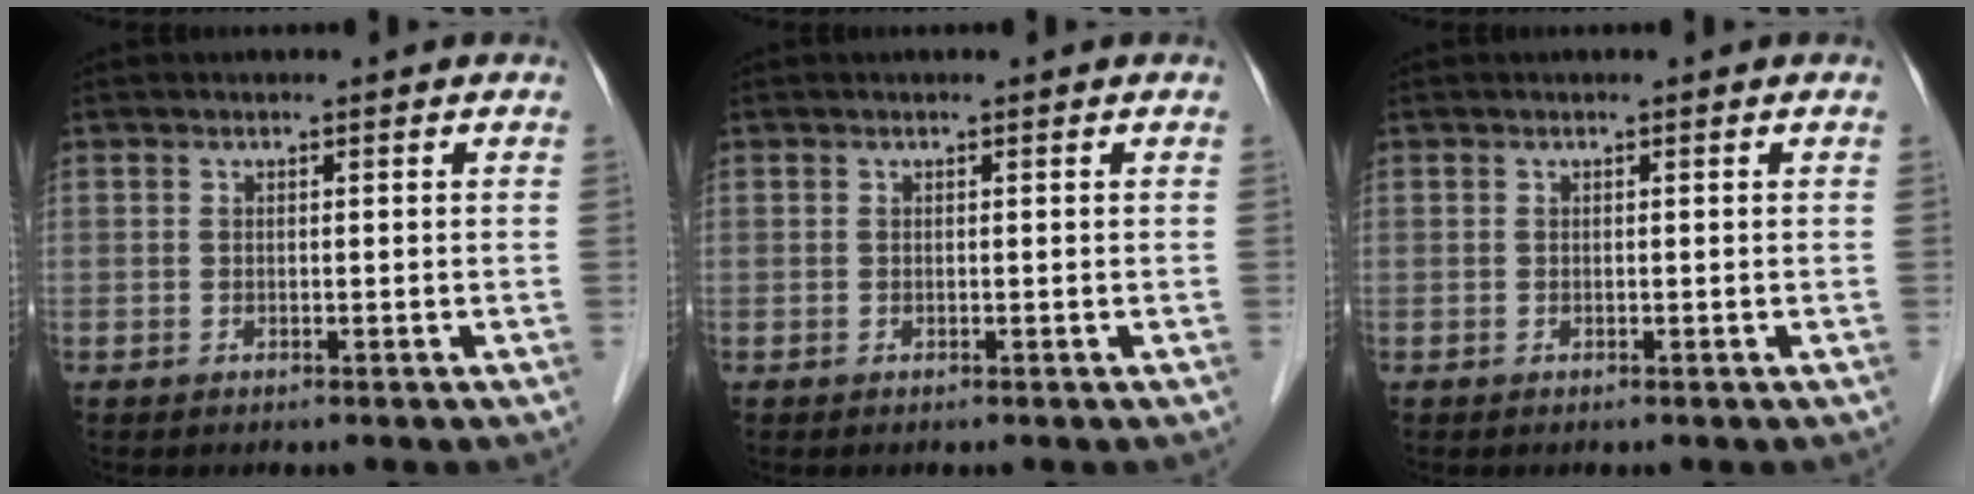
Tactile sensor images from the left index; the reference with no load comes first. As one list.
[{"total": 0.0}, {"total": 0.0}]